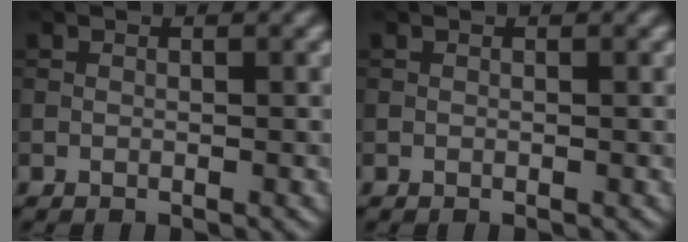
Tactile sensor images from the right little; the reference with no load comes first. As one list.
[{"total": 0.0}]